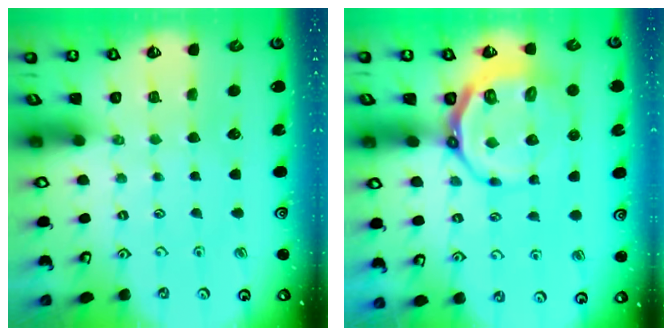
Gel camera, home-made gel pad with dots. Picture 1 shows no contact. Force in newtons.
{"total": 11.7, "press": 11.2, "slide": 3.2}